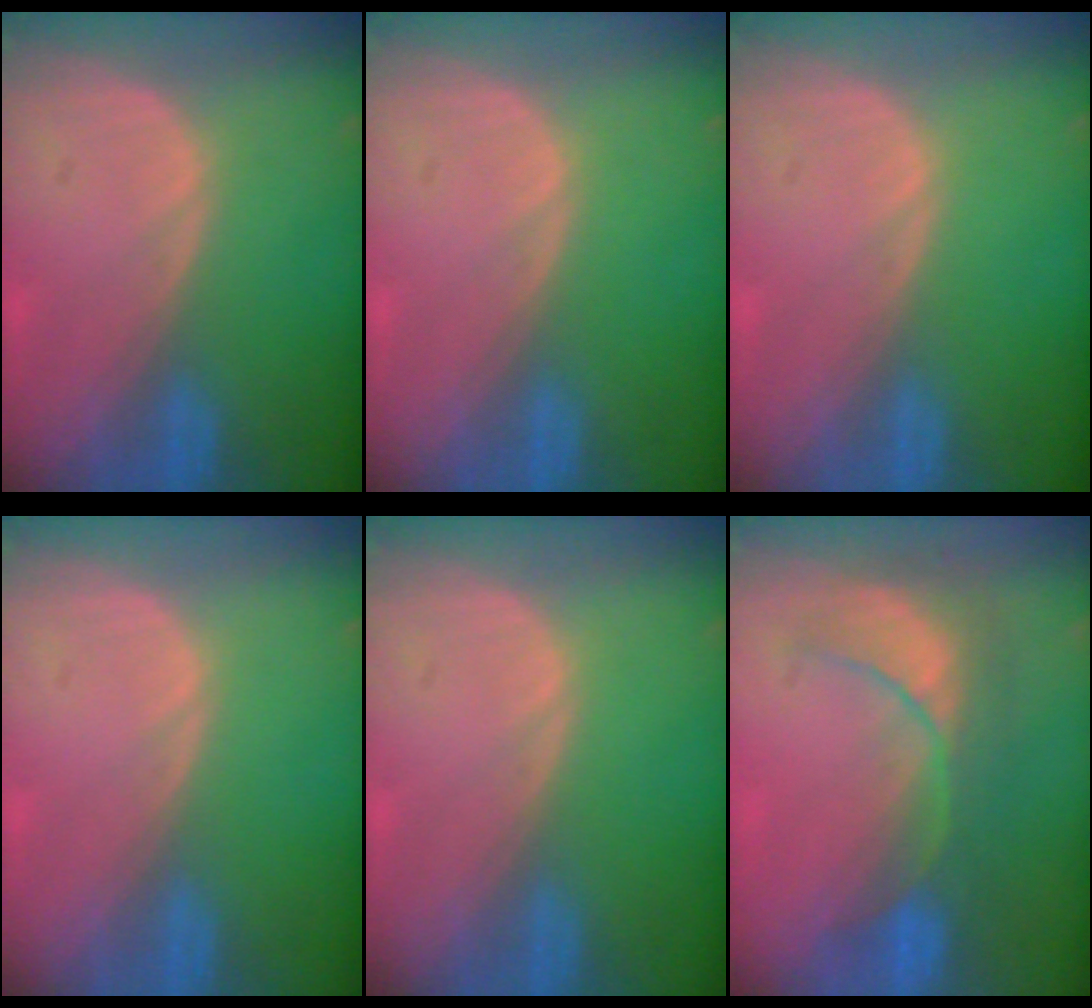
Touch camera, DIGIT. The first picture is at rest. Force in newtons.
{"total": 0.0}
{"total": 0.0}
{"total": 0.0}
{"total": 0.0}
{"total": 8.0, "press": 7.9, "slide": 1.6}